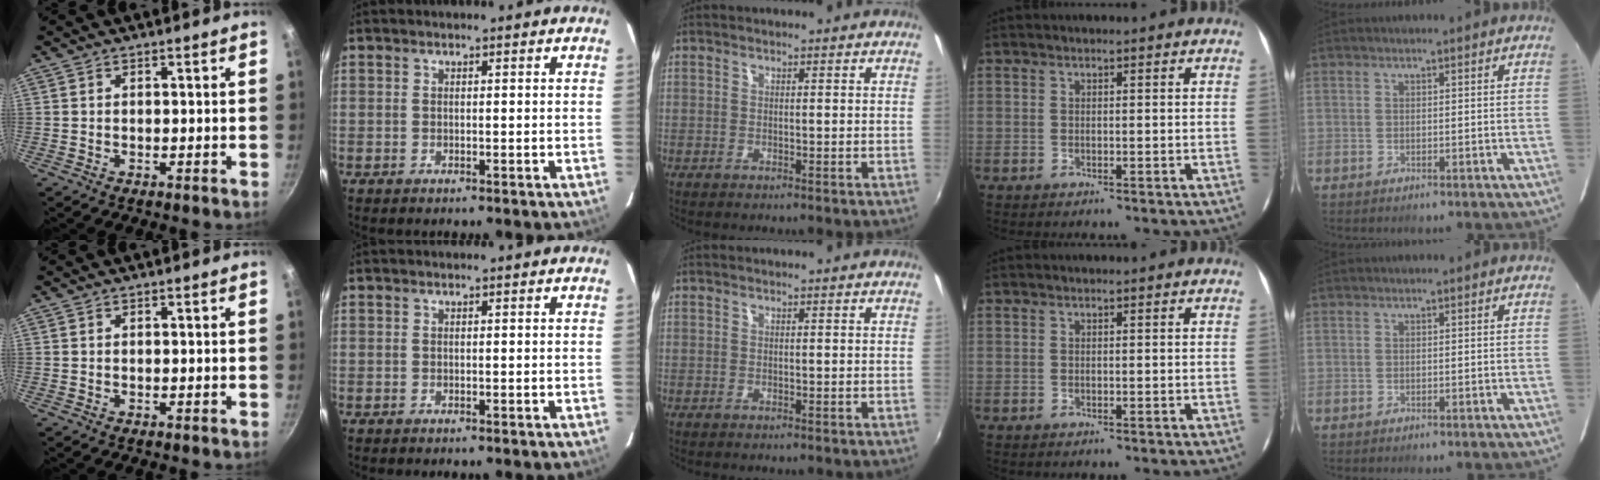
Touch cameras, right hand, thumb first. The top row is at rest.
{}